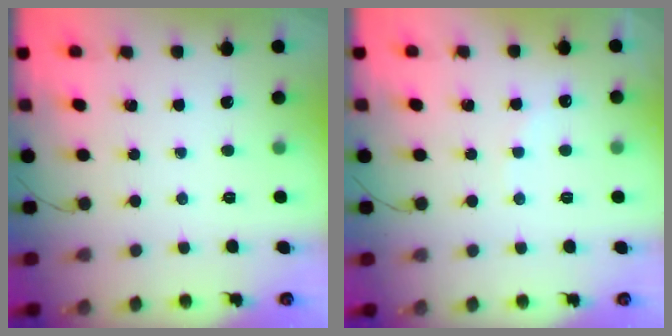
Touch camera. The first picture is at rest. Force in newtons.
{"total": 5.8, "press": 5.7, "slide": 1.0}